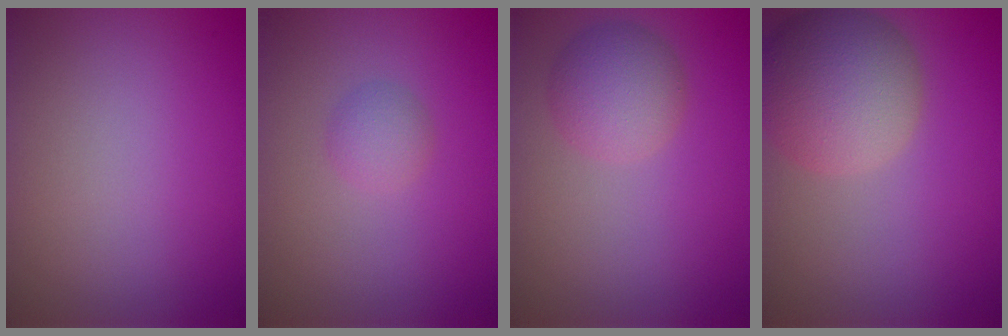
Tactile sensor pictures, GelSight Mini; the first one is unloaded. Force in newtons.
{"total": 1.6, "press": 1.6, "slide": 0.1}
{"total": 3.7, "press": 3.7, "slide": 0.3}
{"total": 8.0, "press": 7.9, "slide": 0.5}